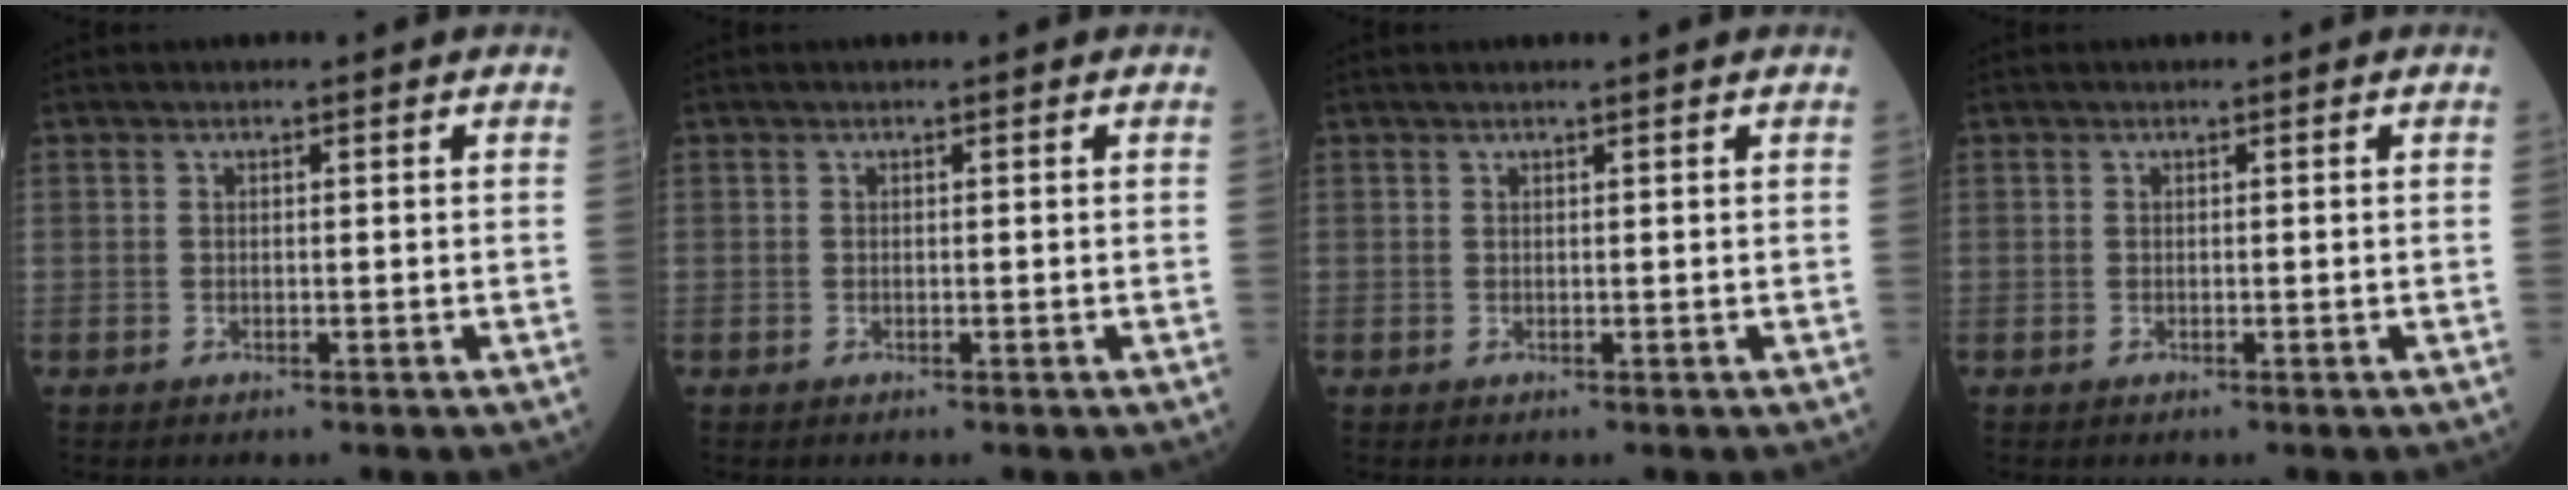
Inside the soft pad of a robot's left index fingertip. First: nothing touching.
{"total": 0.0}
{"total": 1.4, "force": [1.2, -0.3, 0.6], "torque": [-0.011, 0.006, 0.021]}
{"total": 0.0}